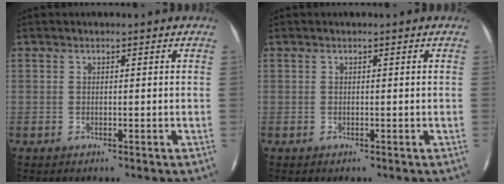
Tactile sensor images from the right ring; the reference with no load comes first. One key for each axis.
{"total": 0.0}